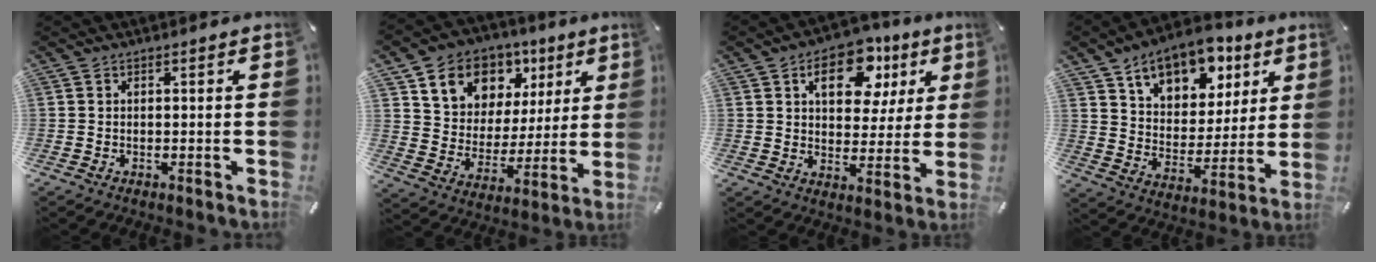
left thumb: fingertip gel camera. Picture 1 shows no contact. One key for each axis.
{"total": 12.6, "fx": 6.8, "fy": 10.2, "fz": 3.0, "tx": -0.056, "ty": -0.042, "tz": 0.130}
{"total": 13.5, "fx": 6.3, "fy": 8.7, "fz": 8.2, "tx": -0.105, "ty": -0.019, "tz": 0.105}
{"total": 14.3, "fx": 9.5, "fy": 8.9, "fz": 5.9, "tx": -0.097, "ty": -0.055, "tz": 0.170}